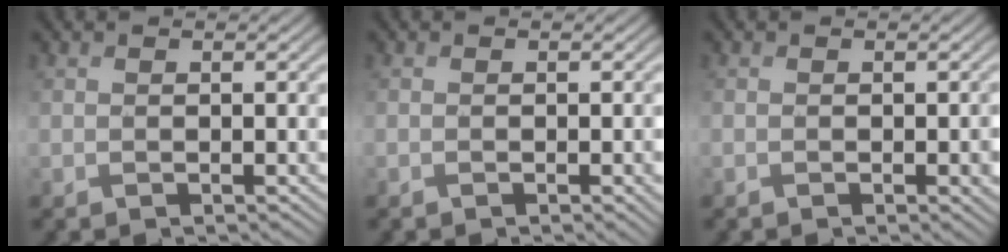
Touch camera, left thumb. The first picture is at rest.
{"total": 0.6, "force": [-0.2, 0.2, 0.6], "torque": [-0.008, -0.003, -0.001]}
{"total": 1.0, "force": [-0.1, 0.7, 0.7], "torque": [-0.011, -0.007, -0.001]}